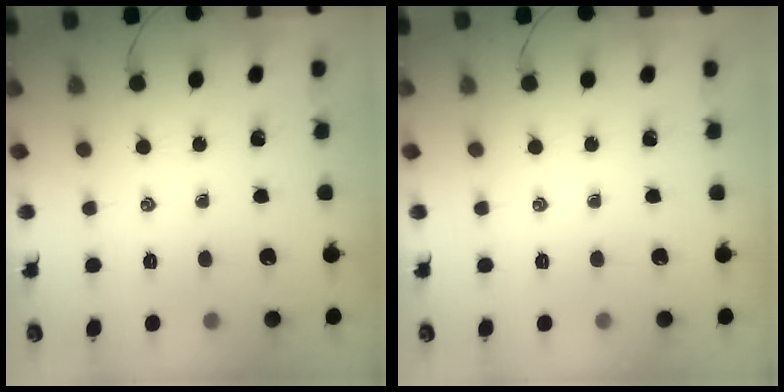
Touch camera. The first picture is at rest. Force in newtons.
{"total": 0.0}